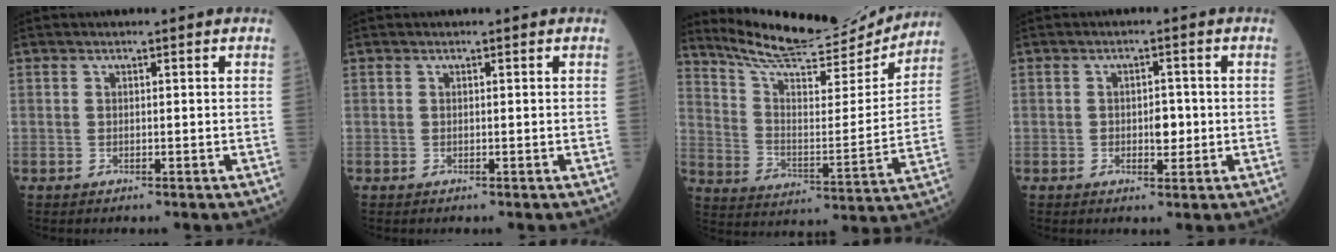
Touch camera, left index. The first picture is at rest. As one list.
[{"total": 0.0}, {"total": 18.8, "force": [17.9, 2.2, 5.4], "torque": [-0.100, -0.036, 0.270]}, {"total": 2.8, "force": [-0.8, 1.5, 2.3], "torque": [-0.031, -0.001, -0.009]}]